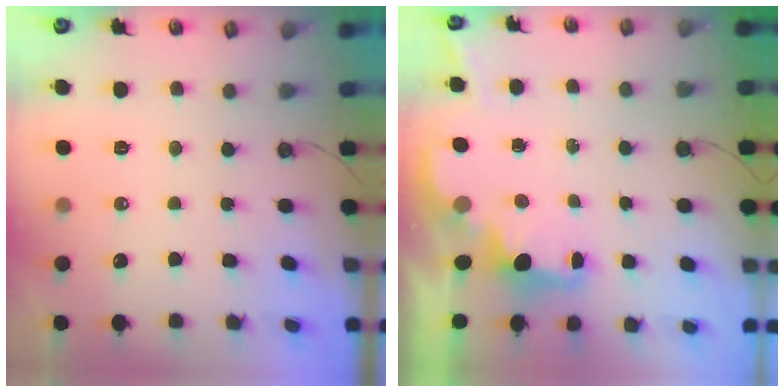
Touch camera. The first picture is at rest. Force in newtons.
{"total": 1.7, "press": 1.6, "slide": 0.7}